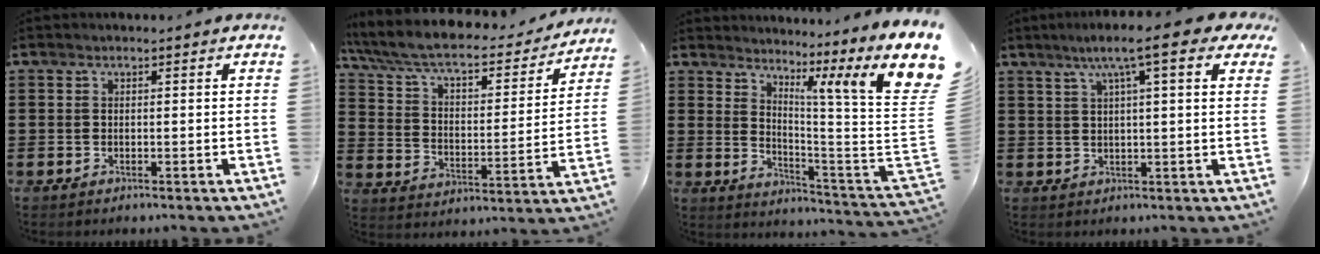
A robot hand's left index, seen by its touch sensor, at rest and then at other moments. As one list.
[{"total": 7.2, "force": [6.2, 1.4, 3.4], "torque": [-0.094, -0.043, 0.102]}, {"total": 9.6, "force": [5.9, -0.1, 7.6], "torque": [-0.139, -0.064, 0.086]}, {"total": 8.4, "force": [5.0, 0.7, 6.7], "torque": [-0.125, 0.000, 0.080]}]